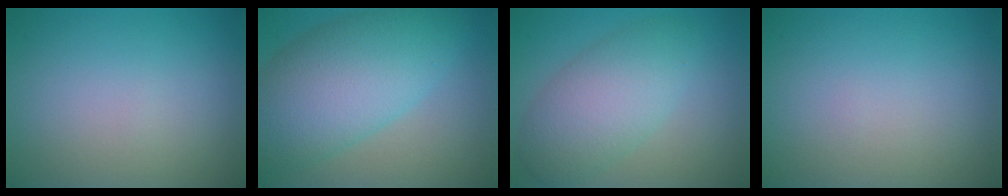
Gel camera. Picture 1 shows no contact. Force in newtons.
{"total": 9.4, "press": 9.4, "slide": 0.2}
{"total": 4.3, "press": 4.3, "slide": 0.3}
{"total": 0.0}